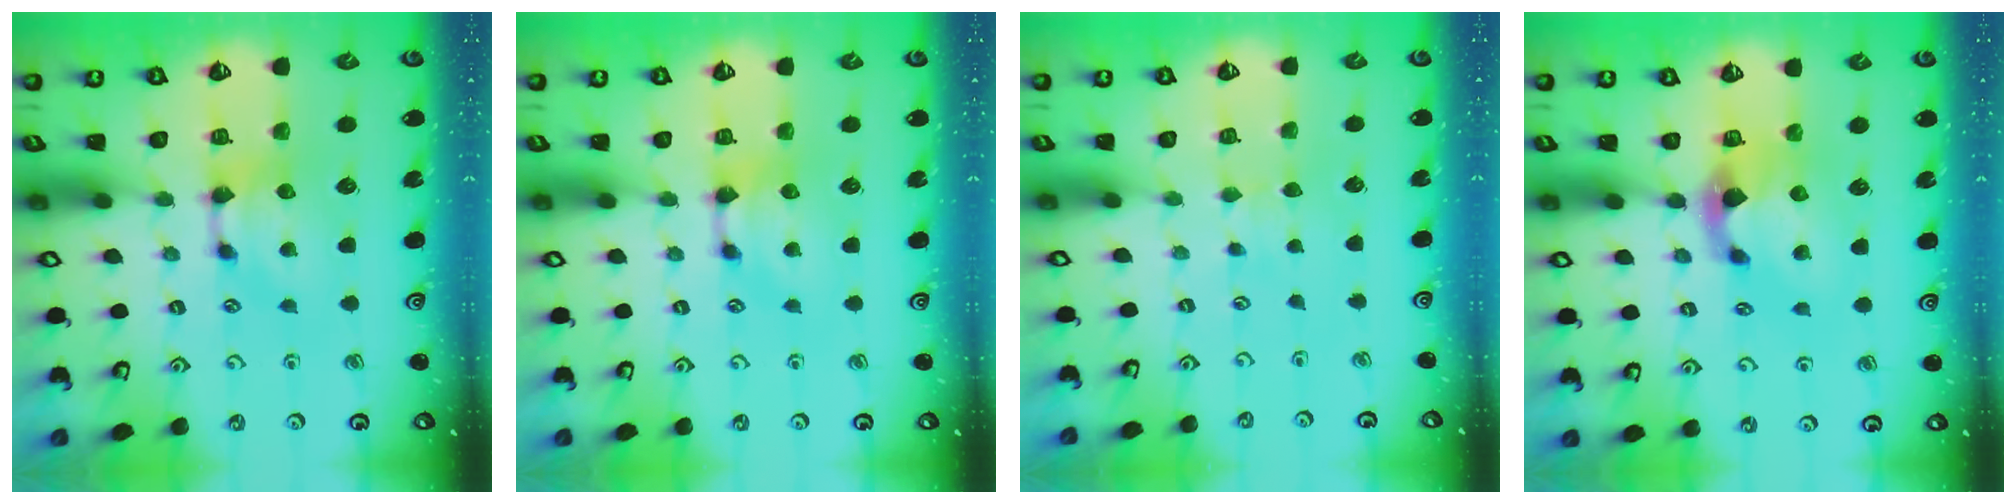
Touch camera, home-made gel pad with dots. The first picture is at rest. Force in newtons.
{"total": 0.0}
{"total": 2.5, "press": 2.5, "slide": 0.3}
{"total": 2.3, "press": 1.9, "slide": 1.2}